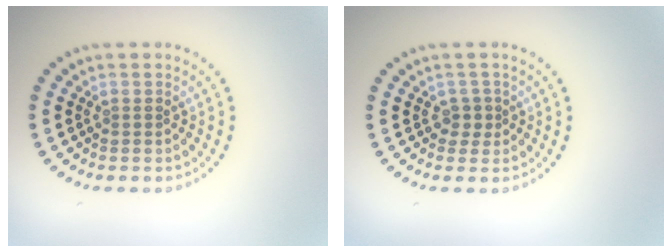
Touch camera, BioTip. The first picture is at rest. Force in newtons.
{"total": 1.2, "press": 1.0, "slide": 0.5}